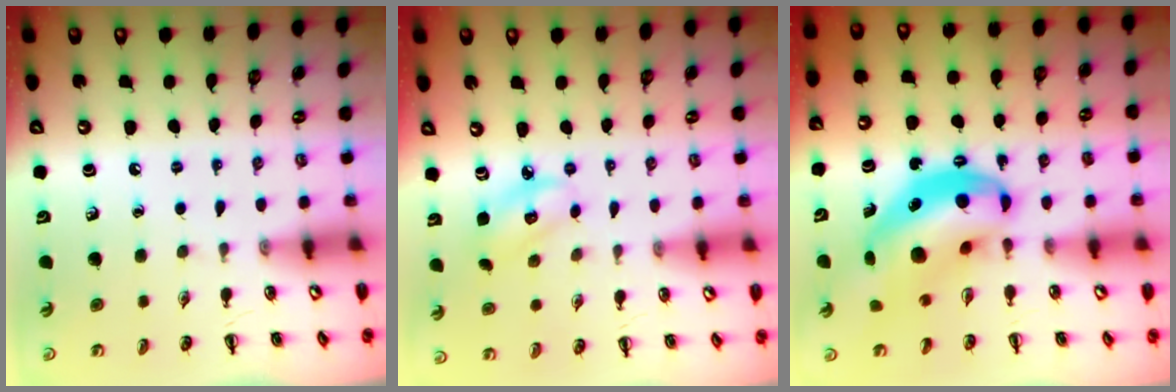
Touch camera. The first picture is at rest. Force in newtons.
{"total": 3.8, "press": 3.8, "slide": 0.5}
{"total": 11.4, "press": 11.0, "slide": 2.9}